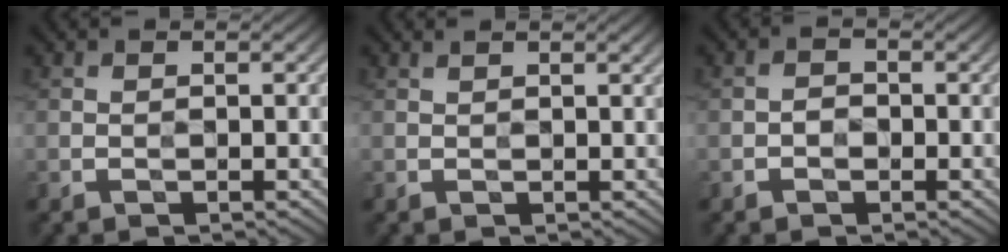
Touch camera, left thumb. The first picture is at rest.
{"total": 1.2, "force": [0.9, 0.2, 0.8], "torque": [-0.014, 0.001, 0.013]}
{"total": 1.2, "force": [-0.6, 0.9, 0.2], "torque": [-0.004, 0.000, -0.015]}